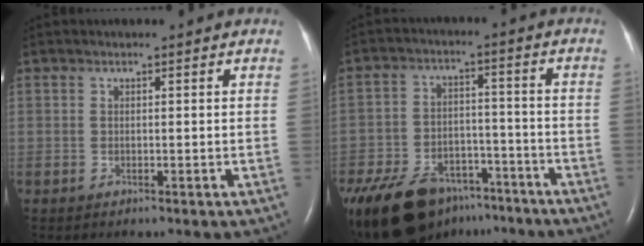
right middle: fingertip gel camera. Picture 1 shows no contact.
{"total": 20.8, "force": [-14.6, 10.8, 10.2], "torque": [-0.243, -0.015, -0.230]}